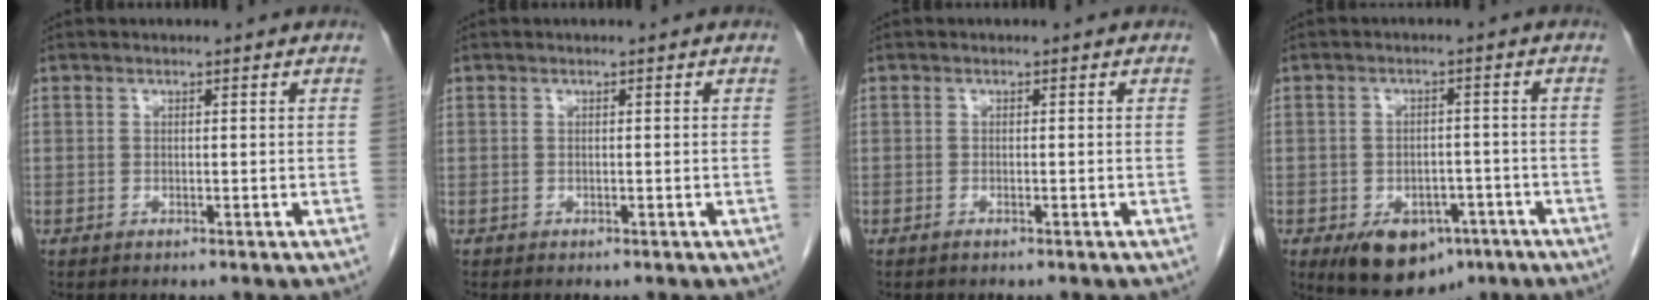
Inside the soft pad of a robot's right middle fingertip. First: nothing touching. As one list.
[{"total": 0.0}, {"total": 0.6, "force": [-0.5, 0.0, 0.4], "torque": [-0.011, 0.000, -0.008]}, {"total": 8.6, "force": [-4.8, 5.6, 4.4], "torque": [-0.063, 0.003, -0.063]}]